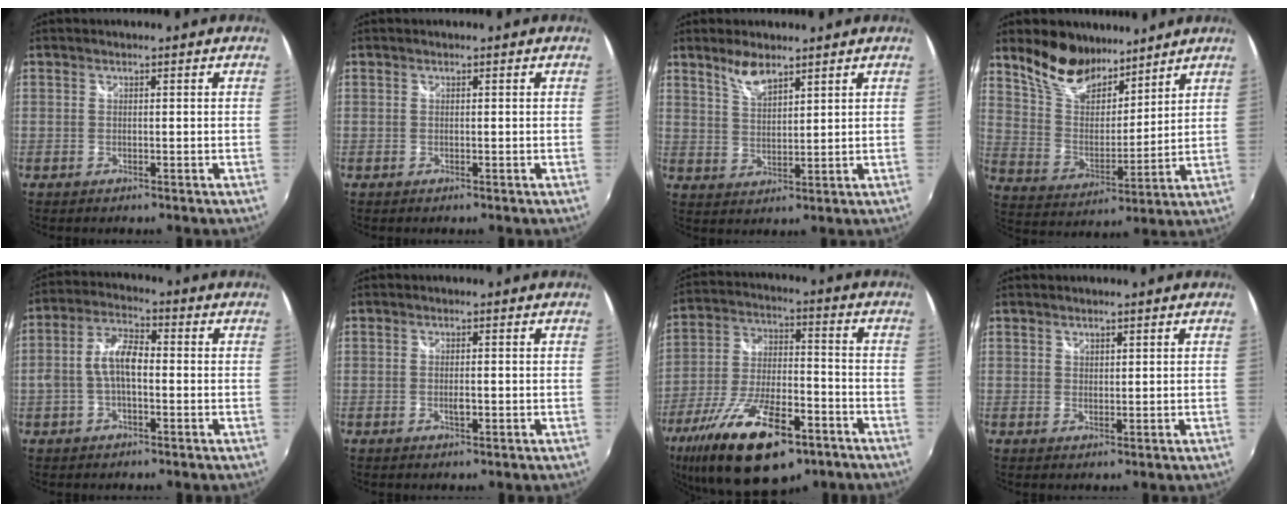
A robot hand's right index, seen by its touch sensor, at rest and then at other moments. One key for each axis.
{"total": 0.0}
{"total": 5.2, "fx": 4.0, "fy": 1.6, "fz": 2.9, "tx": -0.052, "ty": 0.002, "tz": 0.079}
{"total": 13.3, "fx": 10.4, "fy": 6.0, "fz": 5.8, "tx": -0.126, "ty": 0.015, "tz": 0.198}
{"total": 7.1, "fx": -1.0, "fy": 3.3, "fz": 6.3, "tx": -0.127, "ty": 0.015, "tz": -0.019}
{"total": 1.8, "fx": -0.4, "fy": 0.7, "fz": 1.6, "tx": -0.027, "ty": -0.002, "tz": -0.006}
{"total": 23.1, "fx": -13.9, "fy": 9.2, "fz": 16.0, "tx": -0.312, "ty": -0.039, "tz": -0.226}
{"total": 1.2, "fx": 1.0, "fy": 0.6, "fz": 0.1, "tx": 0.002, "ty": 0.001, "tz": 0.017}